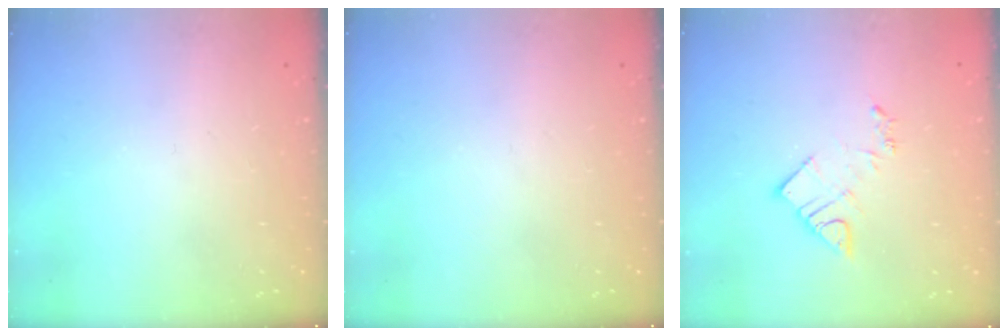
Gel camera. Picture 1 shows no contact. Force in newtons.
{"total": 0.0}
{"total": 7.9, "press": 7.9, "slide": 0.4}